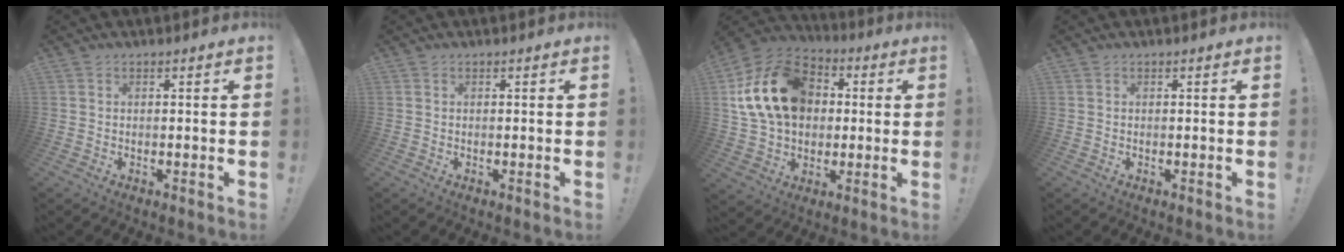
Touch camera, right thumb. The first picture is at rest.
{"total": 0.0}
{"total": 21.2, "force": [3.9, 16.0, 13.5], "torque": [-0.226, 0.005, 0.082]}
{"total": 0.0}